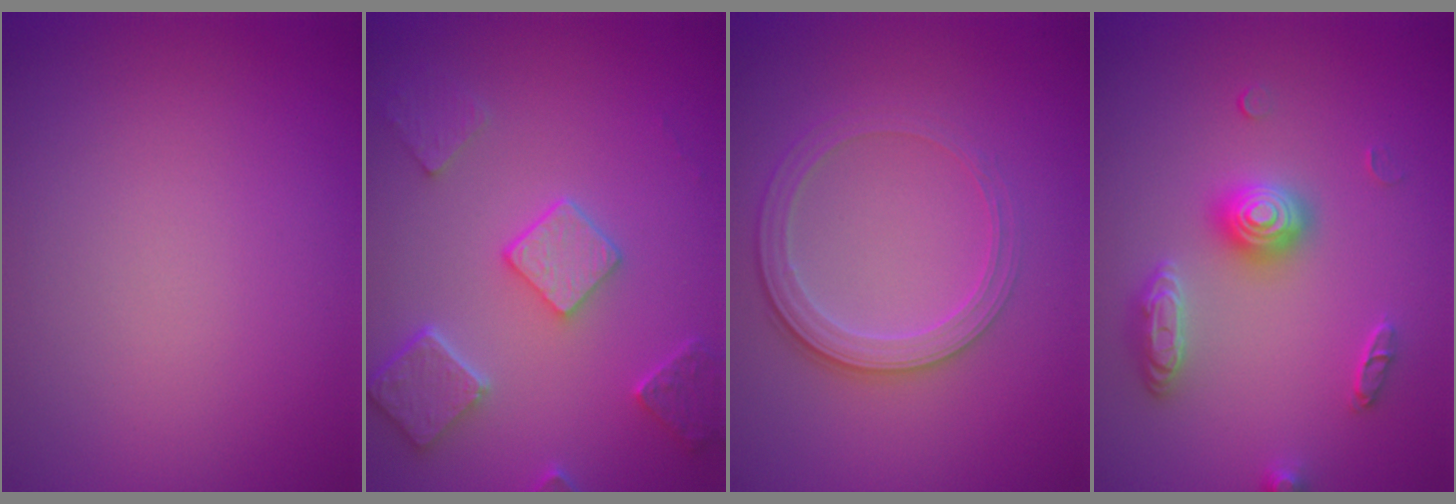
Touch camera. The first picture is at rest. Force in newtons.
{"total": 5.2, "press": 4.0, "slide": 3.2}
{"total": 2.8, "press": 2.6, "slide": 1.1}
{"total": 3.0, "press": 3.0, "slide": 0.4}